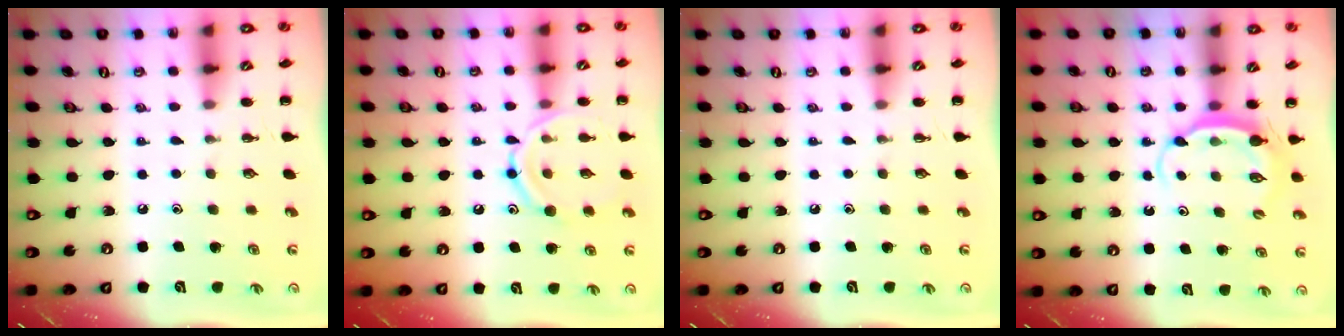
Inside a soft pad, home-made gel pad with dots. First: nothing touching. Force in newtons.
{"total": 13.7, "press": 13.6, "slide": 1.1}
{"total": 0.0}
{"total": 6.5, "press": 6.4, "slide": 0.7}